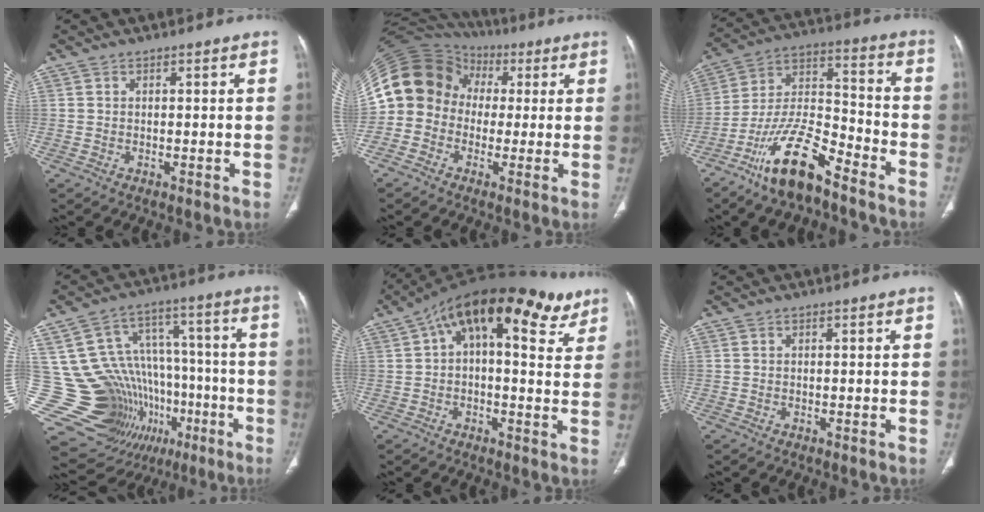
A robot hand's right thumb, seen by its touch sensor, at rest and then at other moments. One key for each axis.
{"total": 15.7, "fx": 0.6, "fy": 13.7, "fz": 7.8, "tx": -0.137, "ty": 0.053, "tz": 0.004}
{"total": 15.7, "fx": -10.8, "fy": 4.9, "fz": 10.3, "tx": -0.187, "ty": 0.073, "tz": -0.202}
{"total": 27.1, "fx": -9.2, "fy": 19.5, "fz": 16.4, "tx": -0.274, "ty": 0.065, "tz": -0.124}
{"total": 19.9, "fx": 9.8, "fy": 8.8, "fz": 14.9, "tx": -0.202, "ty": 0.026, "tz": 0.143}
{"total": 0.0}